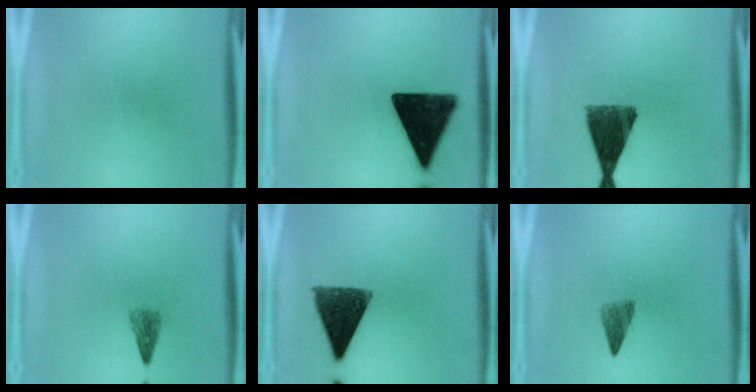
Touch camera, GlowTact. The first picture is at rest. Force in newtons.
{"total": 17.4}
{"total": 10.4}
{"total": 2.2}
{"total": 11.9}
{"total": 2.8}